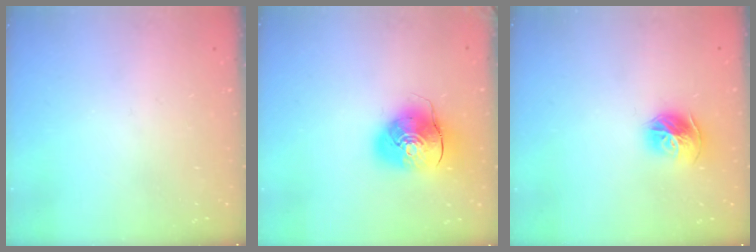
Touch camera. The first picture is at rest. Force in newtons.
{"total": 11.1, "press": 11.0, "slide": 2.0}
{"total": 11.3, "press": 11.2, "slide": 1.2}